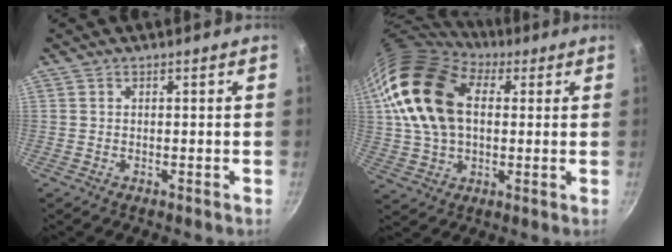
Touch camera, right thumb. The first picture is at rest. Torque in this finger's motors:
{"motor_torque": [-1.01, 2.73, 2.26, 0.51, 0.65]}